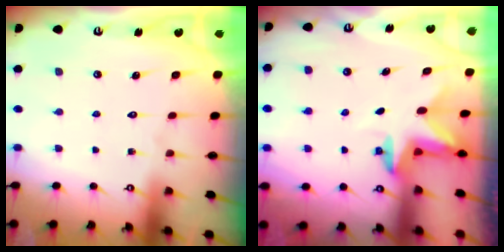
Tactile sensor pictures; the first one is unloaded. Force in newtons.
{"total": 2.4, "press": 2.3, "slide": 0.4}